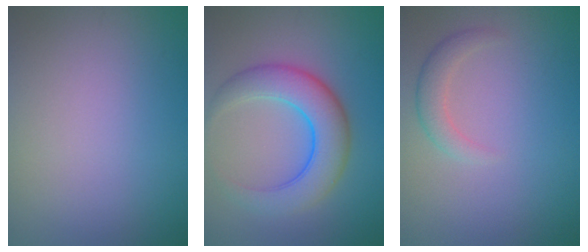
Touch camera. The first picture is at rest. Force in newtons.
{"total": 6.2, "press": 6.2, "slide": 0.2}
{"total": 2.0, "press": 2.0, "slide": 0.1}